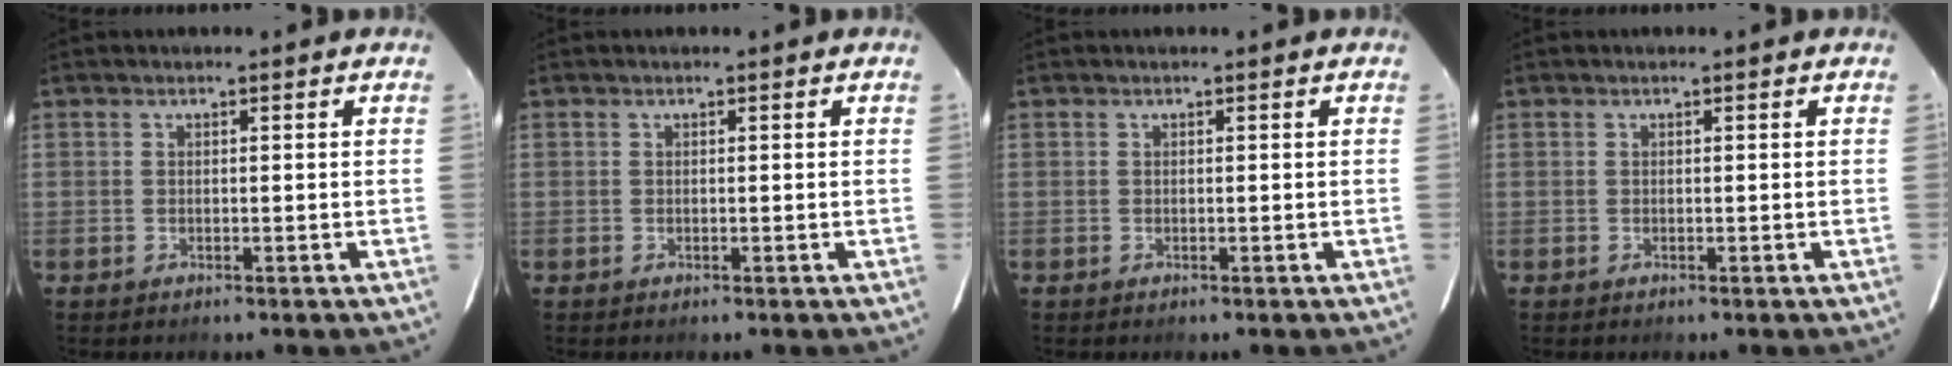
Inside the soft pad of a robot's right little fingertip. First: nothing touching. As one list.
[{"total": 0.0}, {"total": 0.0}, {"total": 0.0}]